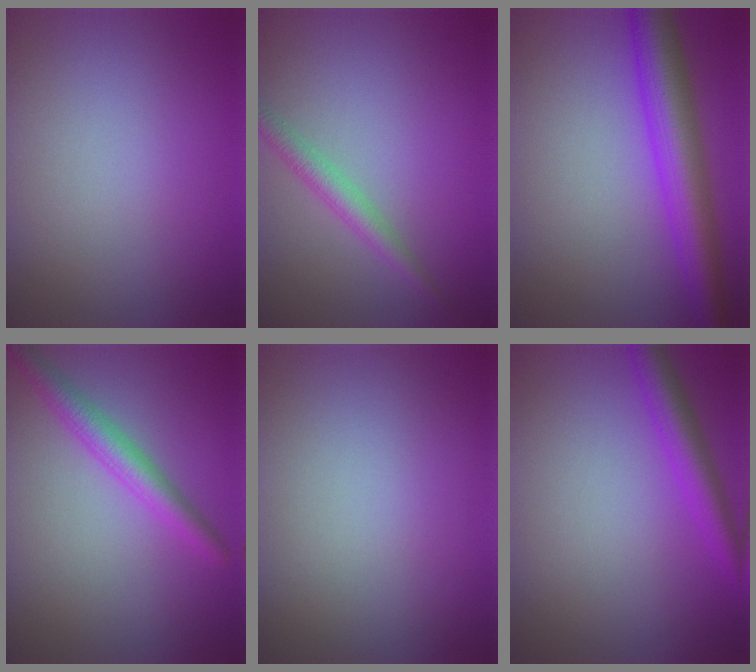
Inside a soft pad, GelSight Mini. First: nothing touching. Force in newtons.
{"total": 2.2, "press": 2.2, "slide": 0.1}
{"total": 6.8, "press": 6.8, "slide": 0.3}
{"total": 3.1, "press": 3.1, "slide": 0.1}
{"total": 0.0}
{"total": 3.5, "press": 3.5, "slide": 0.2}